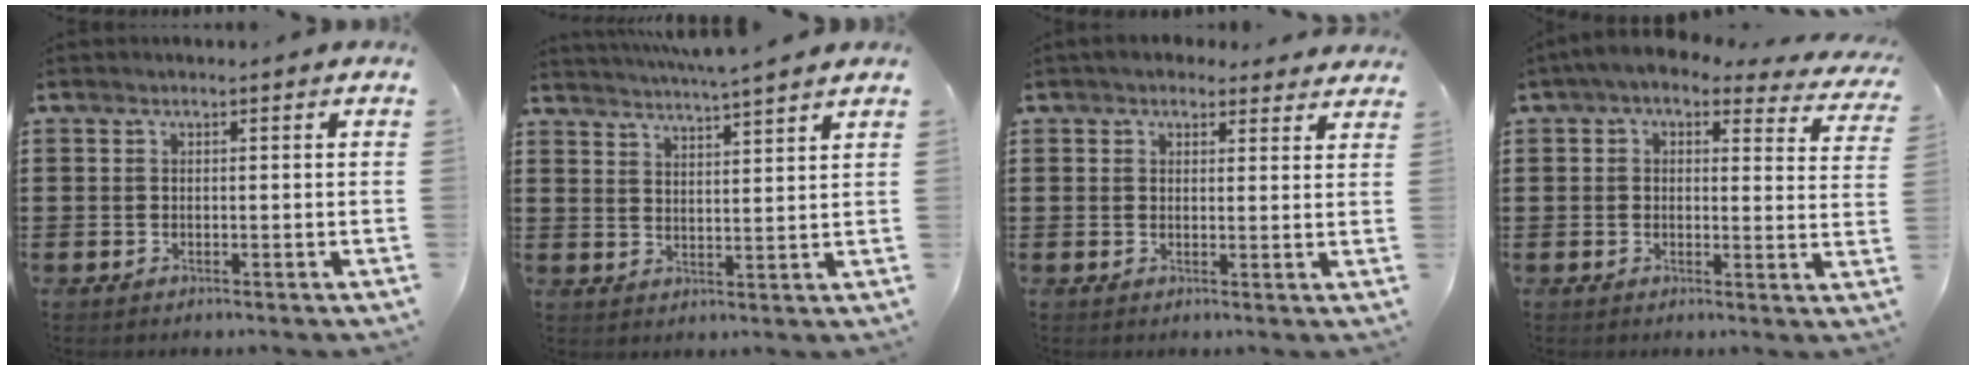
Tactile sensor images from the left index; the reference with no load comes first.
{"total": 3.7, "force": [3.5, -0.7, 0.7], "torque": [-0.027, -0.021, 0.060]}
{"total": 2.7, "force": [2.2, 1.3, 0.5], "torque": [-0.009, -0.003, 0.040]}
{"total": 3.3, "force": [2.4, 1.0, 2.0], "torque": [-0.051, -0.011, 0.040]}